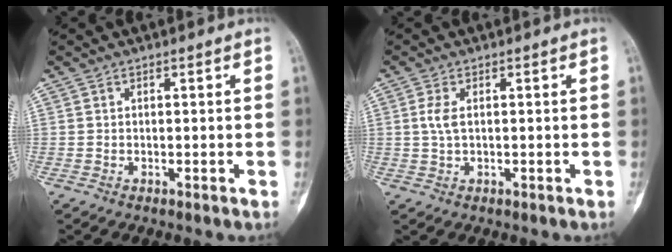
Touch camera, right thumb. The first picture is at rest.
{"total": 2.6, "force": [0.3, 1.2, 2.2], "torque": [-0.054, 0.000, 0.003]}